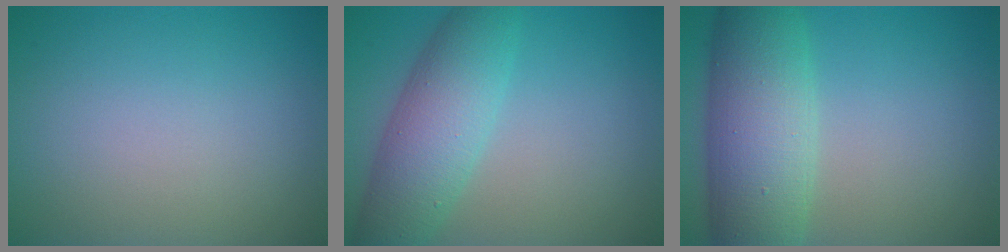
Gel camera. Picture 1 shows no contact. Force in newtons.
{"total": 6.2, "press": 6.2, "slide": 0.2}
{"total": 8.8, "press": 8.8, "slide": 0.3}